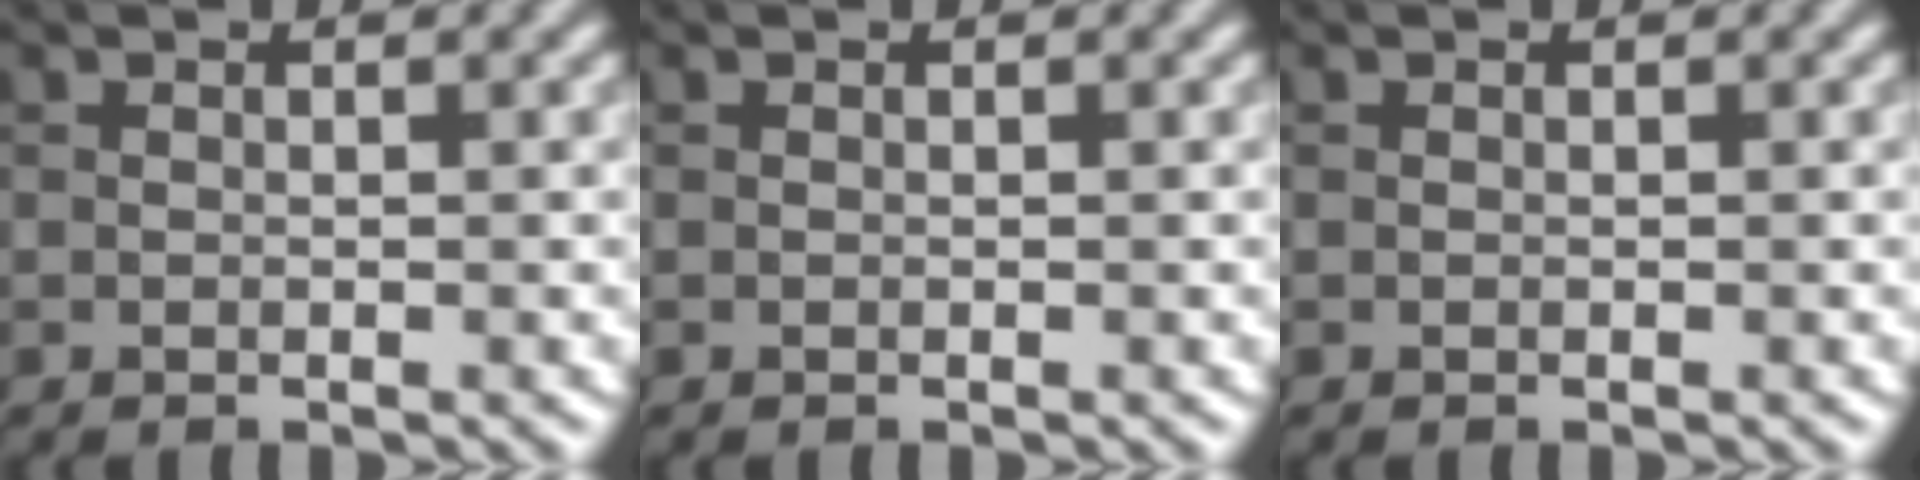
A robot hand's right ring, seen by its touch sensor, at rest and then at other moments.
{"total": 0.0}
{"total": 0.0}